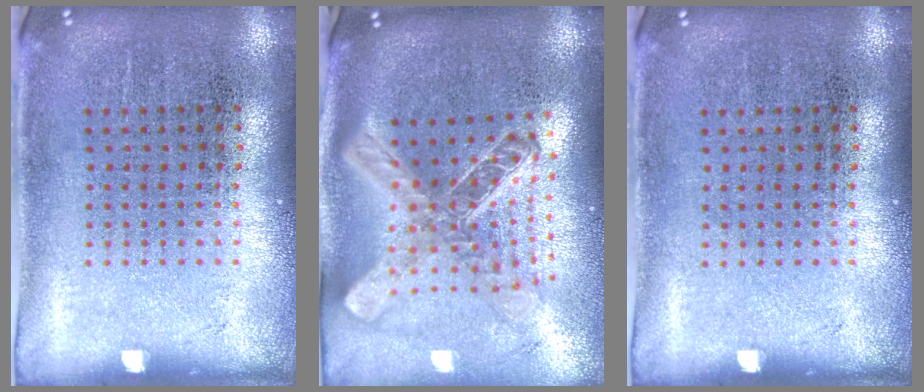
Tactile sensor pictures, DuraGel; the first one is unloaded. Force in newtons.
{"total": 2.6, "press": 1.9, "slide": 1.7}
{"total": 0.0}